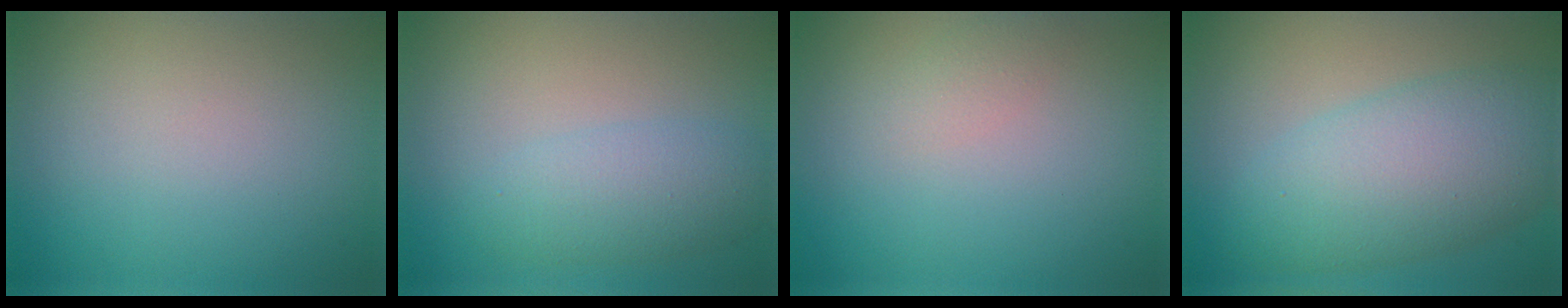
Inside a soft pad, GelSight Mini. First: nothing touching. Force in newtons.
{"total": 3.2, "press": 3.2, "slide": 0.0}
{"total": 1.1, "press": 1.1, "slide": 0.0}
{"total": 7.5, "press": 7.5, "slide": 0.2}